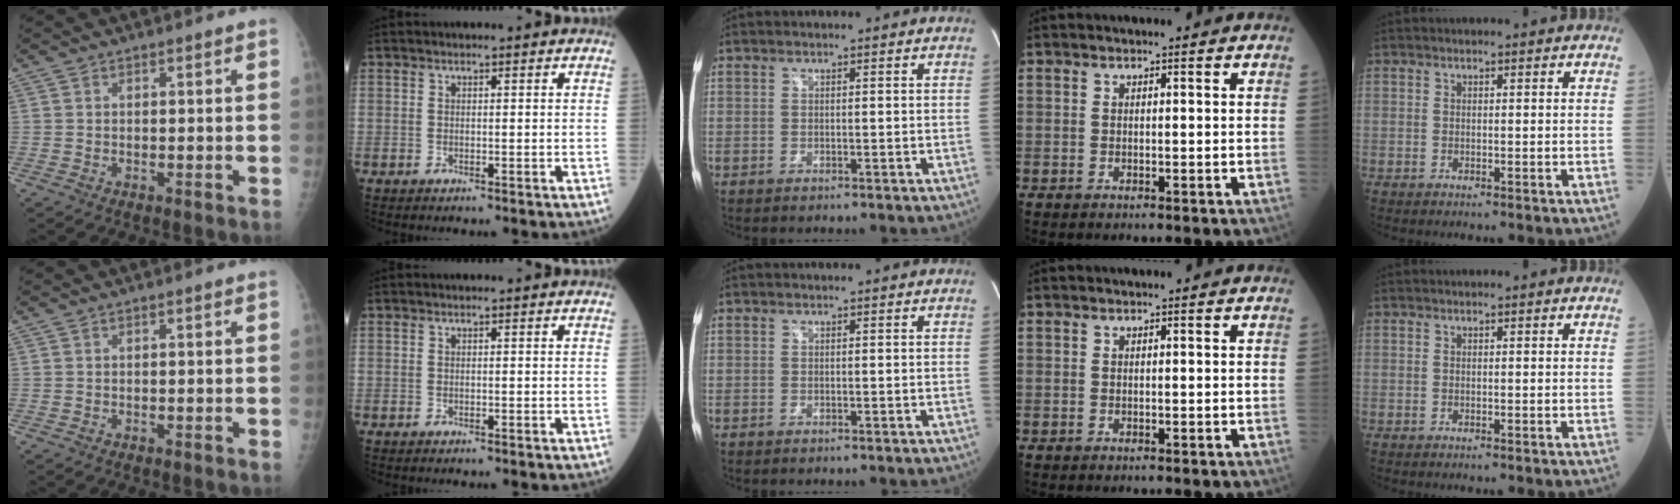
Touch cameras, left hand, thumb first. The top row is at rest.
{}